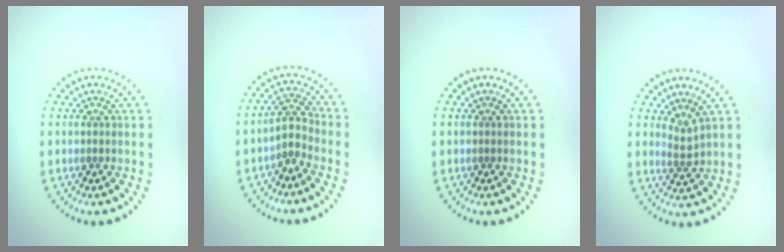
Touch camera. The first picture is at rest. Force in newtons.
{"total": 2.2, "press": 1.7, "slide": 1.4}
{"total": 0.0}
{"total": 1.6, "press": 1.0, "slide": 1.2}